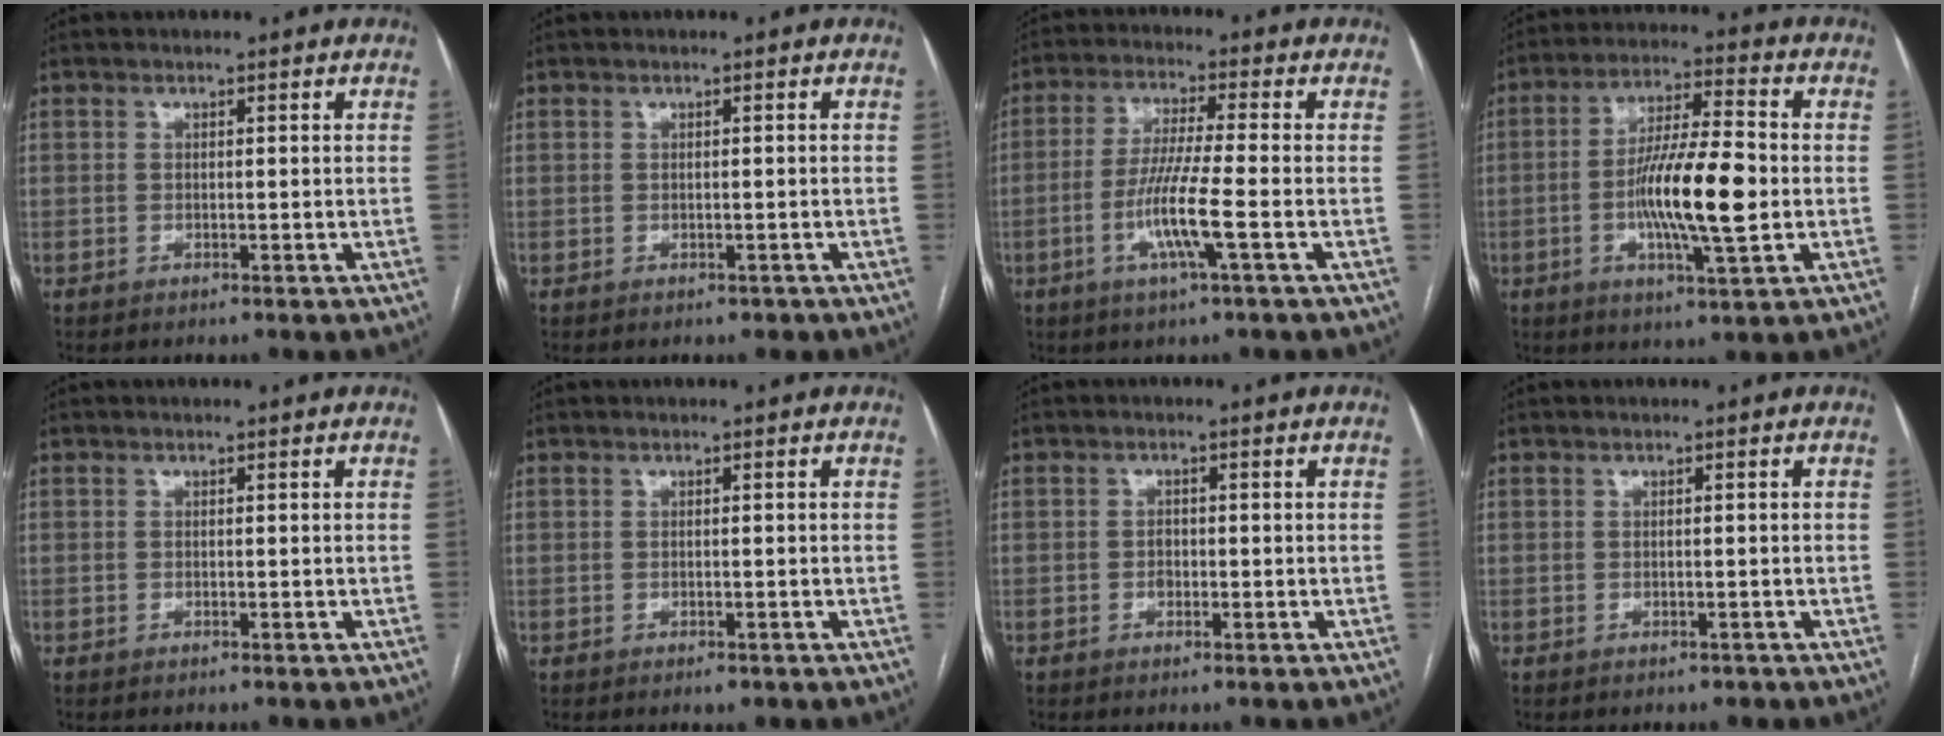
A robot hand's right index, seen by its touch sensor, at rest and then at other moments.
{"total": 1.1, "force": [-0.4, 1.0, 0.2], "torque": [0.000, 0.004, -0.002]}
{"total": 8.6, "force": [-2.7, -0.5, 8.1], "torque": [-0.158, -0.010, -0.054]}
{"total": 13.3, "force": [-2.0, 1.7, 13.0], "torque": [-0.238, -0.003, -0.036]}
{"total": 0.0}
{"total": 1.0, "force": [-0.4, 0.7, 0.5], "torque": [-0.005, 0.002, -0.001]}
{"total": 1.5, "force": [-0.4, 1.1, 0.9], "torque": [-0.013, 0.004, -0.003]}
{"total": 0.9, "force": [-0.4, 0.8, 0.1], "torque": [0.000, 0.004, -0.004]}